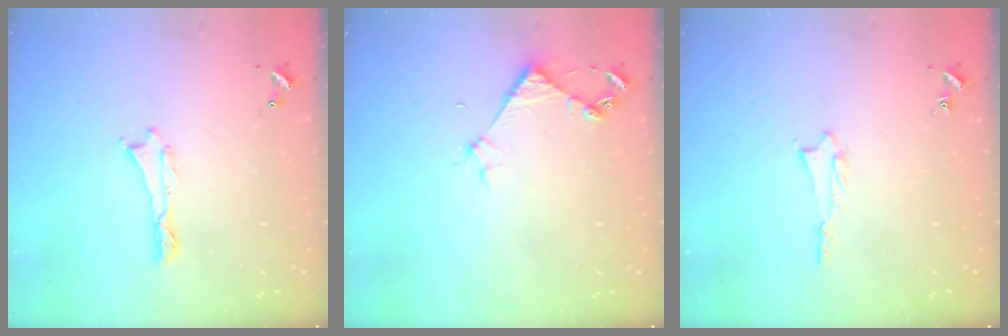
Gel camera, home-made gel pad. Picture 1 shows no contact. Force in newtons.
{"total": 3.7, "press": 3.7, "slide": 0.3}
{"total": 1.4, "press": 1.4, "slide": 0.2}